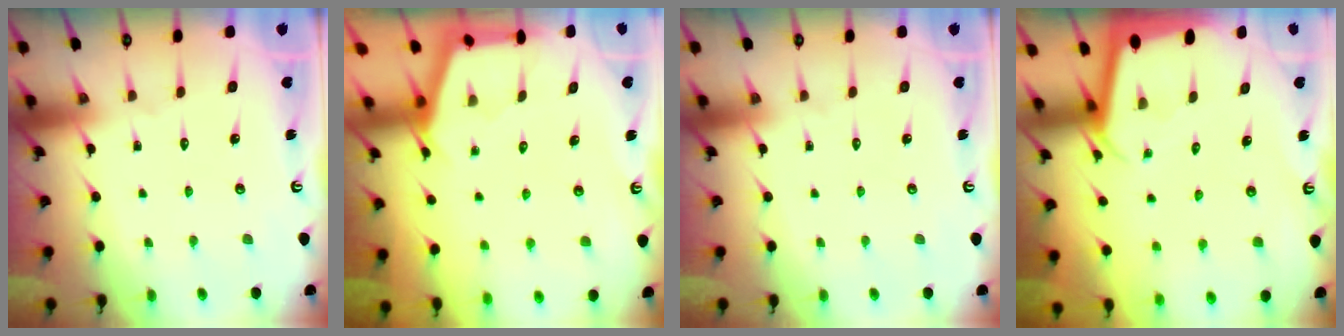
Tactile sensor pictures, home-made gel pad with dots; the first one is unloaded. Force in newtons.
{"total": 2.9, "press": 2.9, "slide": 0.3}
{"total": 0.0}
{"total": 2.0, "press": 2.0, "slide": 0.1}